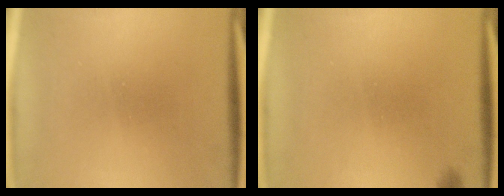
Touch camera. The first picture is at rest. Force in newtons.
{"total": 0.6}